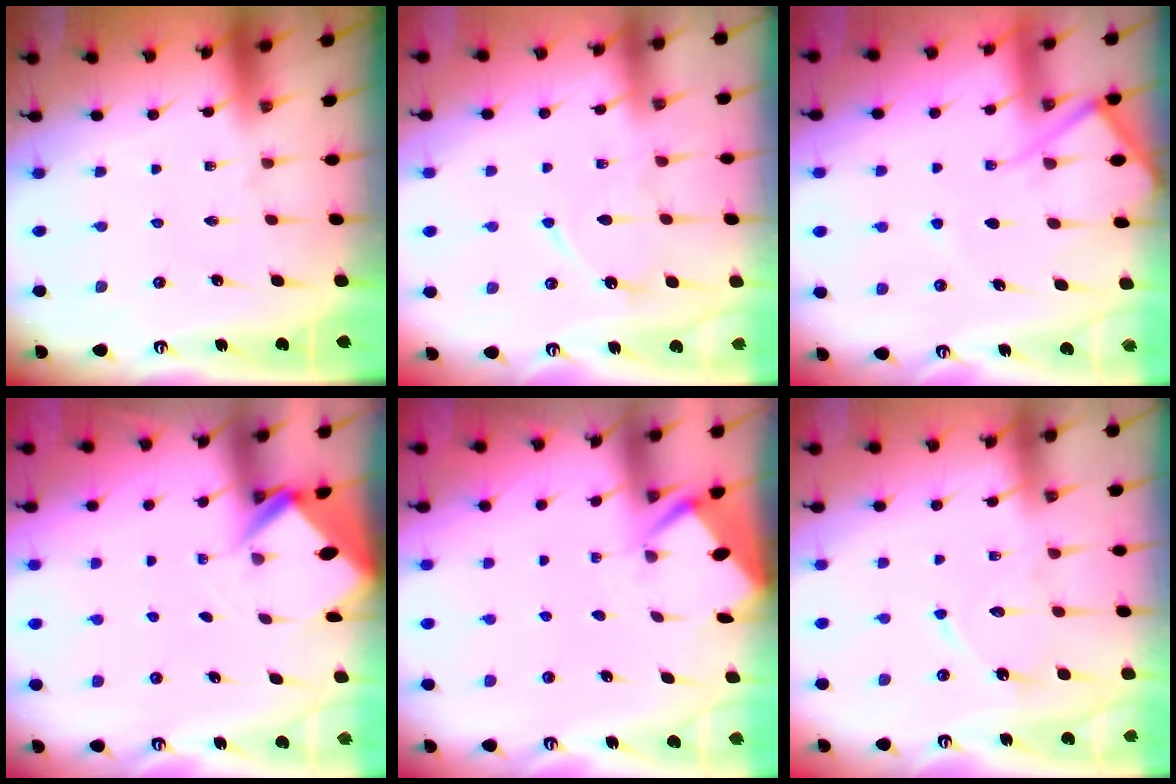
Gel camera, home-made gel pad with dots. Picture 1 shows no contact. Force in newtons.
{"total": 9.3, "press": 9.2, "slide": 0.7}
{"total": 8.2, "press": 8.1, "slide": 1.1}
{"total": 2.7, "press": 2.7, "slide": 0.1}
{"total": 2.6, "press": 2.6, "slide": 0.4}
{"total": 8.9, "press": 8.8, "slide": 0.7}